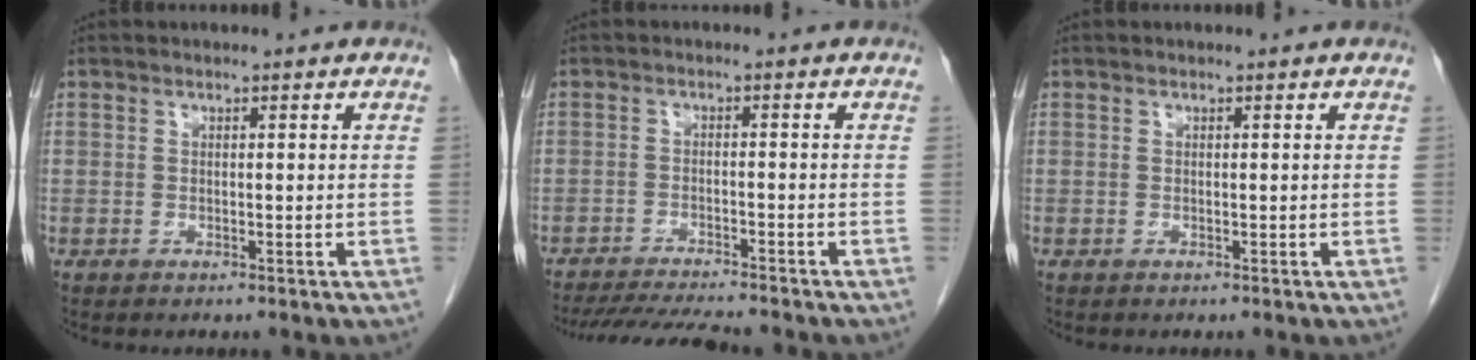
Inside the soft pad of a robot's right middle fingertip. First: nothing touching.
{"total": 10.2, "force": [-9.4, 0.5, 4.1], "torque": [-0.062, -0.016, -0.143]}
{"total": 0.0}